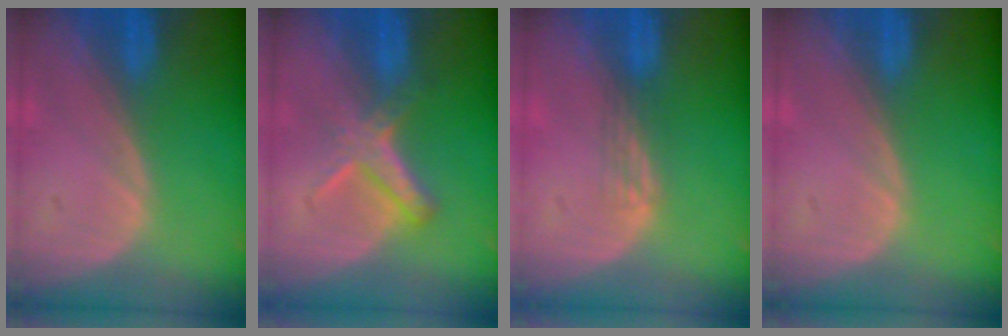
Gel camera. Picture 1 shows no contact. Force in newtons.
{"total": 5.7, "press": 5.1, "slide": 2.6}
{"total": 2.1, "press": 1.6, "slide": 1.3}
{"total": 0.0}